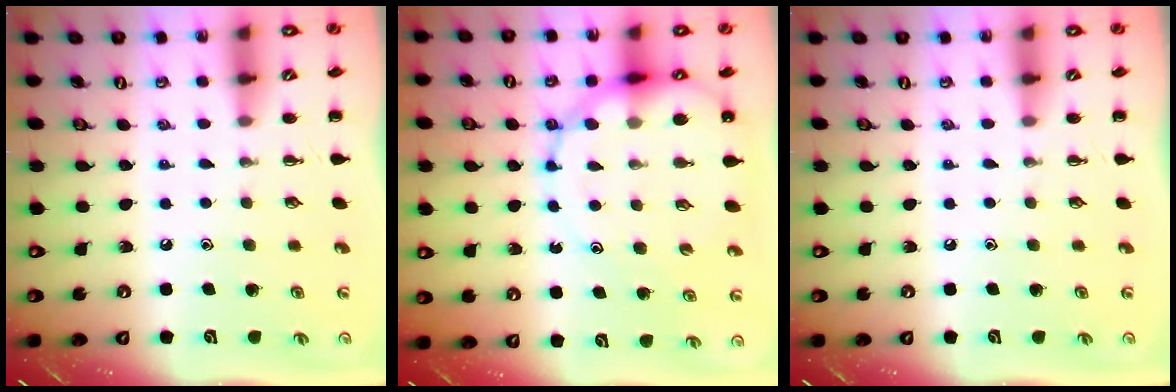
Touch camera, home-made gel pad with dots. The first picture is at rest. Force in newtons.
{"total": 15.5, "press": 15.0, "slide": 3.9}
{"total": 0.0}